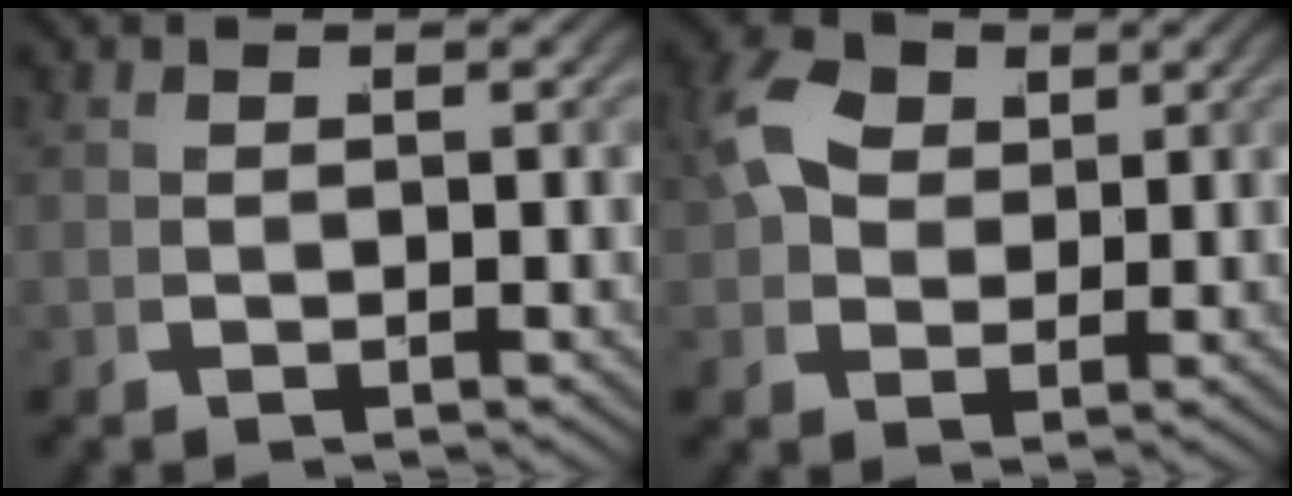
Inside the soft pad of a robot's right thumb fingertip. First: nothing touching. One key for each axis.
{"total": 6.4, "fx": 1.6, "fy": 4.7, "fz": 4.1, "tx": -0.102, "ty": -0.008, "tz": 0.024}